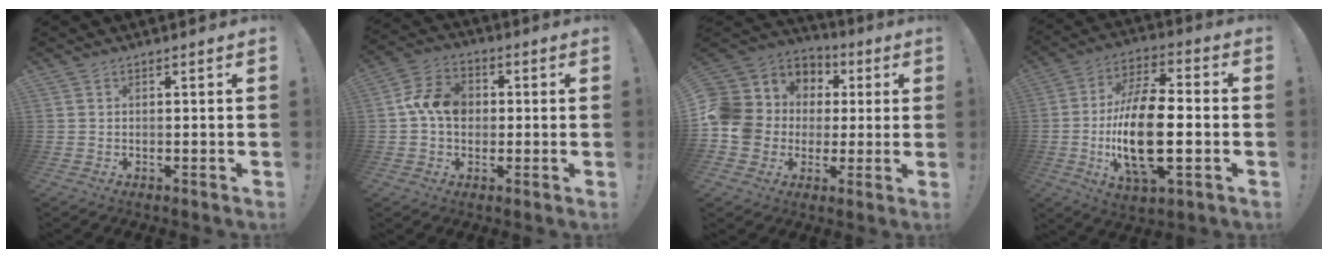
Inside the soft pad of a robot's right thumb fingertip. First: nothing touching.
{"total": 10.9, "force": [0.6, 8.5, 6.9], "torque": [-0.115, 0.018, 0.013]}
{"total": 12.1, "force": [0.5, 11.2, 4.6], "torque": [-0.098, -0.005, 0.025]}
{"total": 20.0, "force": [-3.3, 8.6, 17.8], "torque": [-0.351, -0.002, -0.056]}